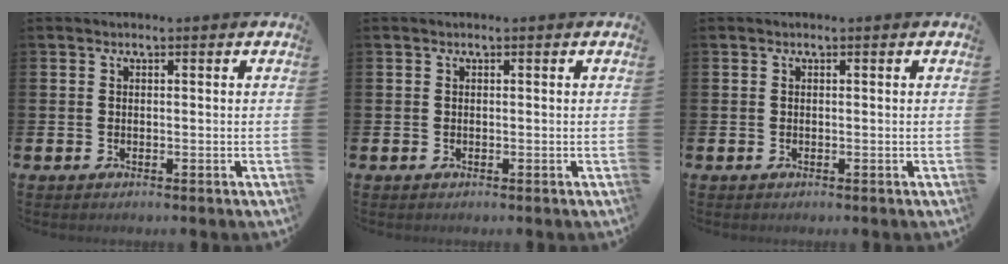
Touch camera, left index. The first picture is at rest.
{"total": 0.0}
{"total": 0.0}